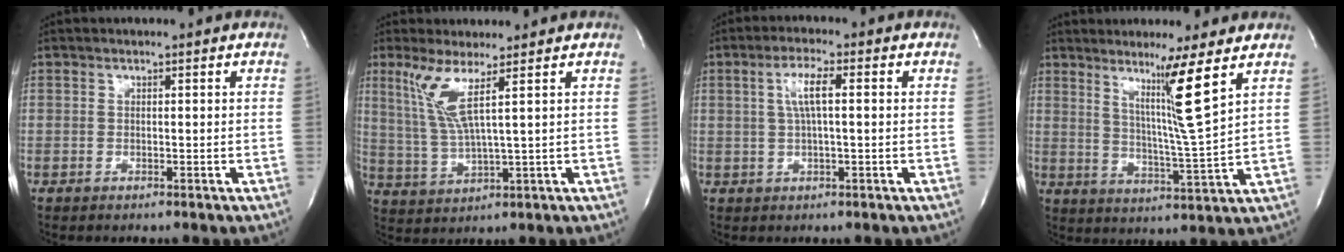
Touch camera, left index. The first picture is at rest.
{"total": 6.2, "force": [2.9, -0.5, 5.5], "torque": [-0.123, -0.008, 0.066]}
{"total": 4.8, "force": [0.8, 0.7, 4.6], "torque": [-0.091, 0.007, 0.015]}
{"total": 8.7, "force": [4.6, -2.6, 6.9], "torque": [-0.120, -0.031, 0.082]}